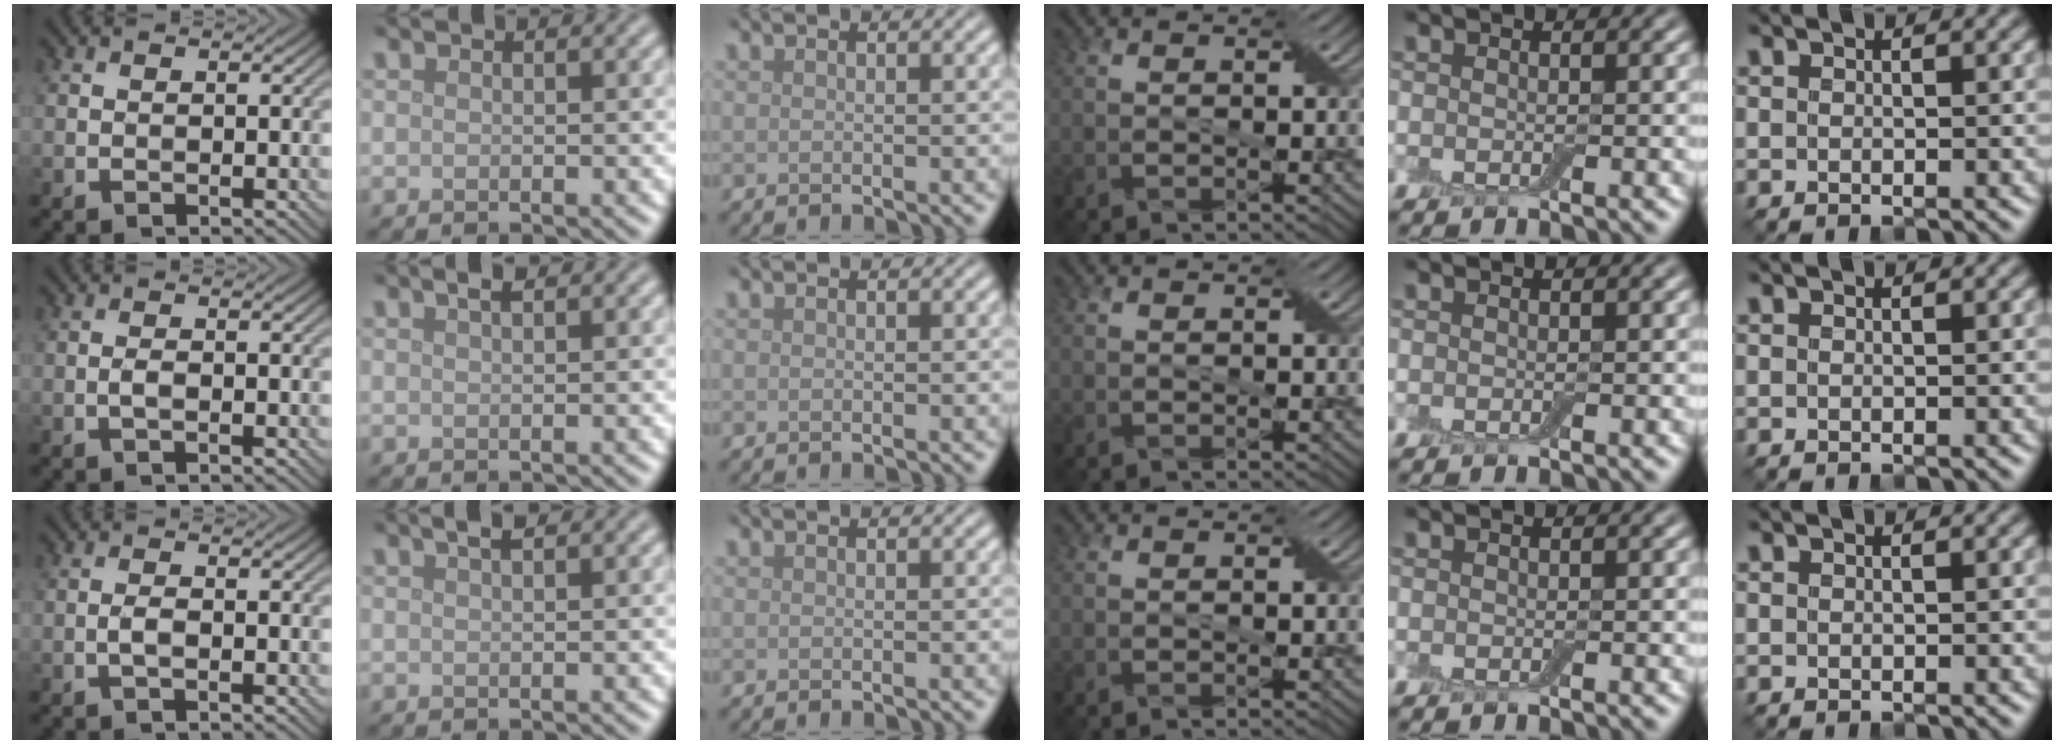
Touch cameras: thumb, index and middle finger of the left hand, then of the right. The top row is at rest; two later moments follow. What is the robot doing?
{"motion": "shake", "object": "box of matches"}